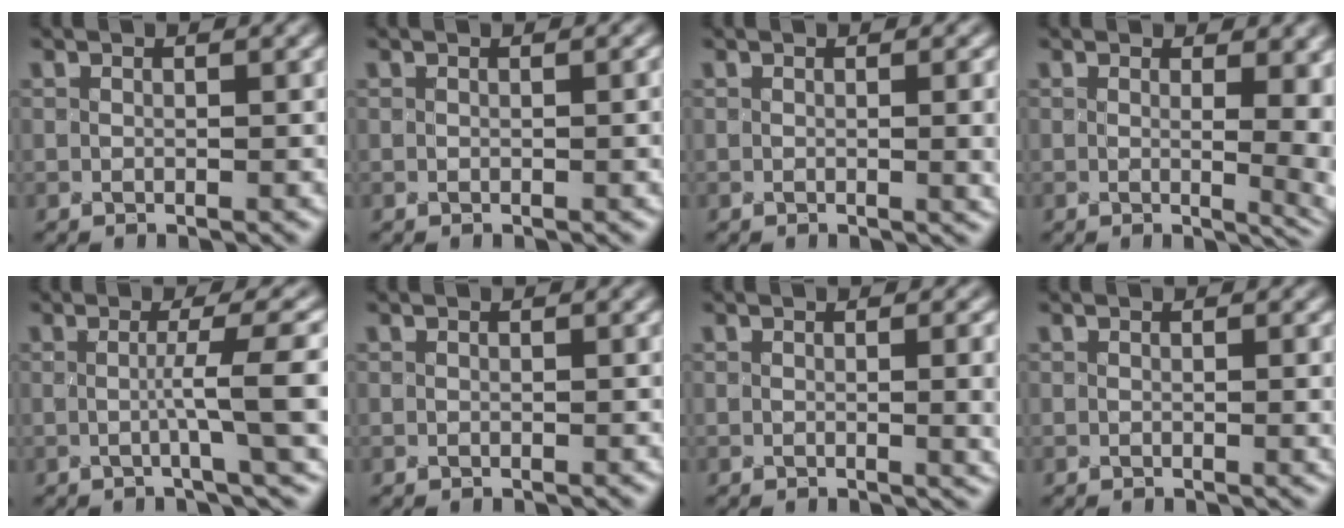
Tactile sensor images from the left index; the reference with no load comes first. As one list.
[{"total": 1.2, "force": [-0.2, 0.4, 1.1], "torque": [-0.004, 0.003, 0.003]}, {"total": 3.1, "force": [-0.1, 1.3, 2.9], "torque": [-0.013, 0.009, 0.008]}, {"total": 7.7, "force": [1.4, 3.8, 6.5], "torque": [-0.037, 0.017, 0.022]}, {"total": 5.2, "force": [-0.6, 0.5, 5.1], "torque": [-0.070, 0.014, 0.002]}, {"total": 0.0}, {"total": 4.1, "force": [-0.2, 1.7, 3.7], "torque": [-0.014, 0.010, 0.010]}, {"total": 1.2, "force": [-0.1, 0.3, 1.1], "torque": [-0.006, 0.002, 0.005]}]